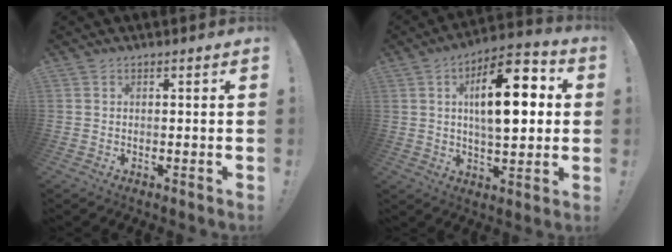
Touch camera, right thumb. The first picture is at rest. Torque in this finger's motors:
{"motor_torque": [0.01, 1.10, 1.49, 0.13, 0.30]}